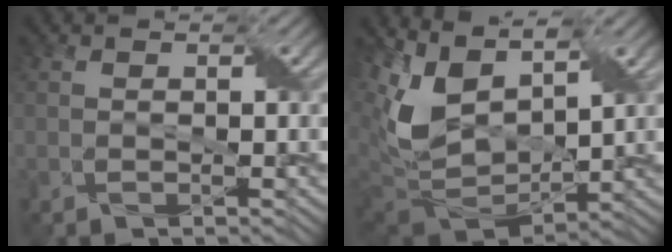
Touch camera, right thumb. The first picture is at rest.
{"total": 12.8, "force": [4.3, 7.2, 9.6], "torque": [-0.240, 0.004, 0.084]}